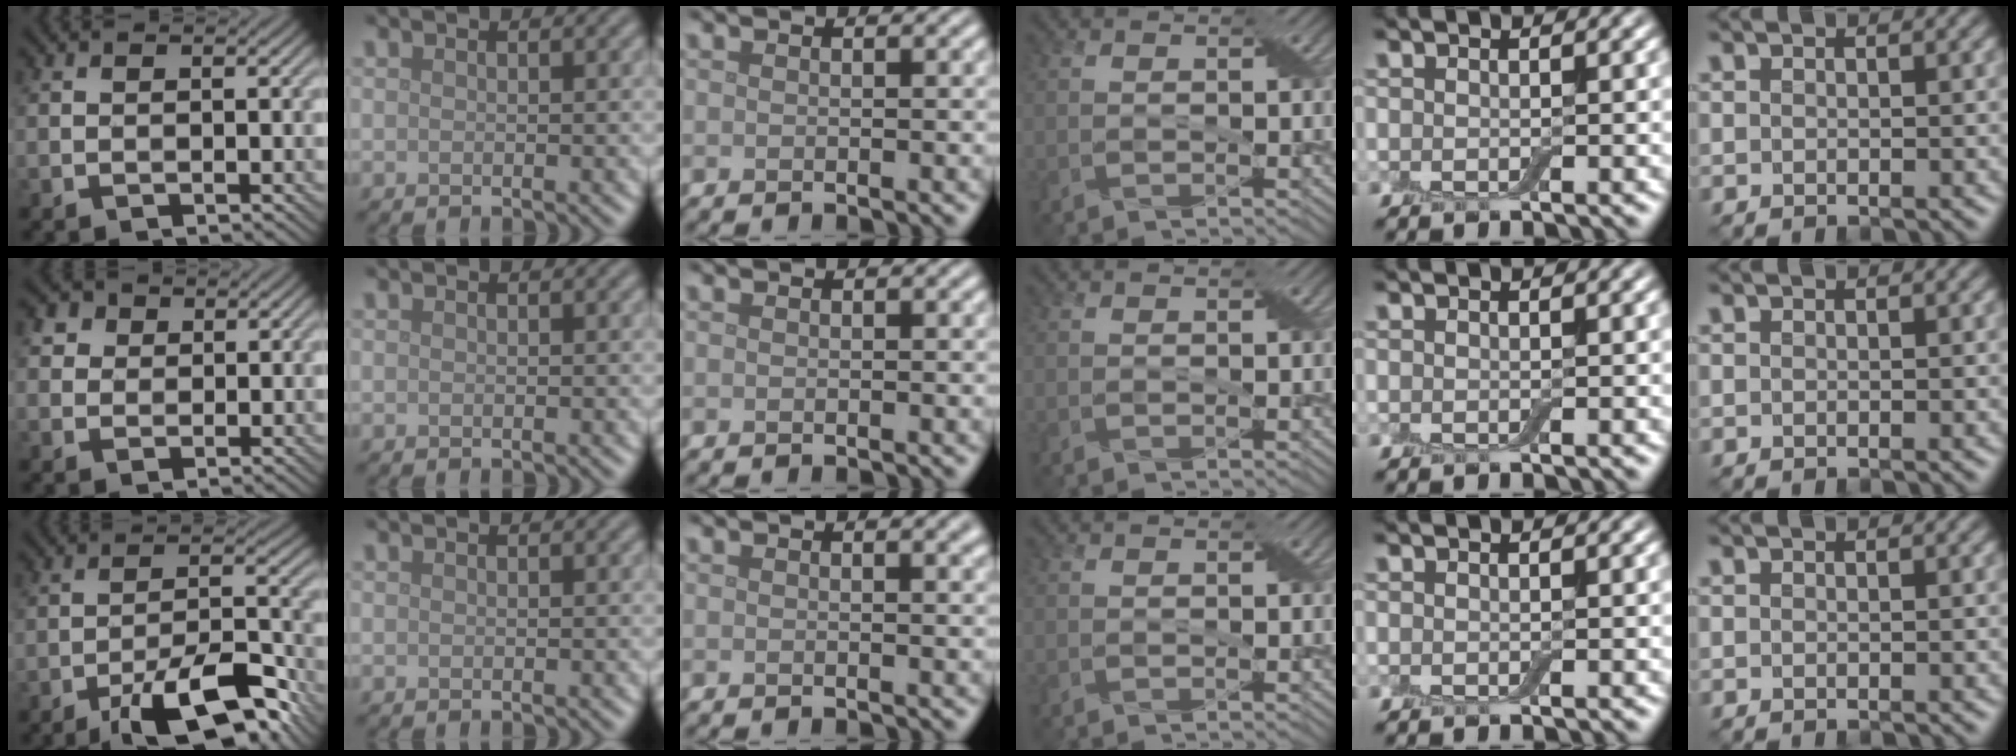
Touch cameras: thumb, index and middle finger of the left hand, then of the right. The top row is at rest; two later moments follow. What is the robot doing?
{"motion": "close", "object": "airpods case & airpods"}